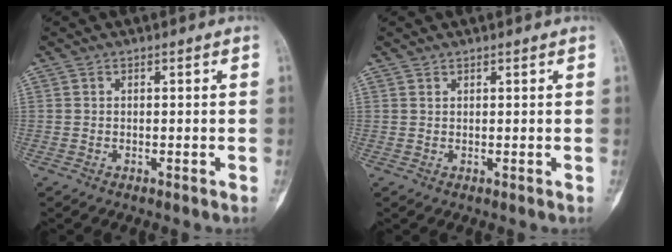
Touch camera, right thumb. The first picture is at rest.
{"total": 0.8, "force": [0.8, 0.1, 0.1], "torque": [0.003, -0.005, 0.012]}